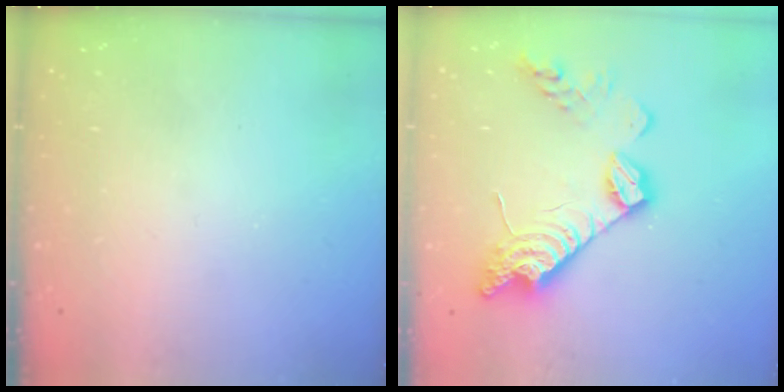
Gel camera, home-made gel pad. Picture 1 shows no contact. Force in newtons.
{"total": 17.4, "press": 17.4, "slide": 1.1}